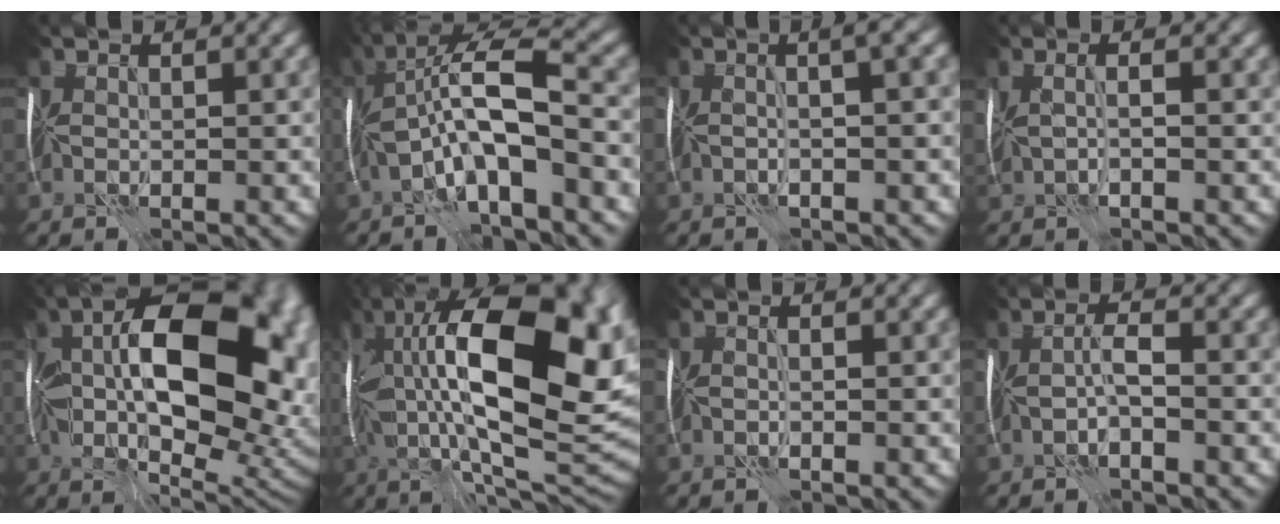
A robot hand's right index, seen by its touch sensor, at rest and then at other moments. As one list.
[{"total": 8.1, "force": [-1.5, 2.4, 7.6], "torque": [-0.145, 0.019, -0.035]}, {"total": 3.1, "force": [0.2, 0.6, 3.0], "torque": [-0.028, 0.010, -0.009]}, {"total": 1.9, "force": [-0.3, 0.5, 1.8], "torque": [-0.032, 0.003, -0.014]}, {"total": 17.0, "force": [1.4, 9.2, 14.2], "torque": [-0.225, 0.000, 0.020]}, {"total": 19.8, "force": [4.0, 8.9, 17.2], "torque": [-0.302, 0.017, 0.078]}, {"total": 0.8, "force": [-0.4, -0.3, -0.6], "torque": [0.006, -0.002, -0.010]}, {"total": 1.4, "force": [-0.9, -0.2, 1.1], "torque": [-0.030, 0.000, -0.017]}]